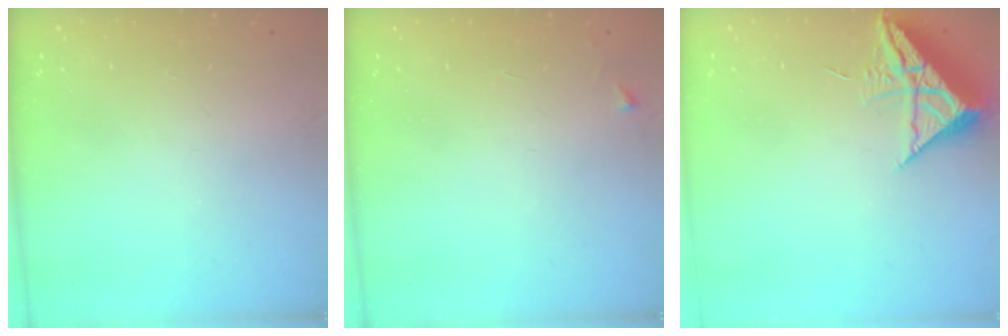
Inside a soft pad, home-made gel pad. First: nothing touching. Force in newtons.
{"total": 2.6, "press": 2.6, "slide": 0.3}
{"total": 10.0, "press": 9.9, "slide": 0.8}